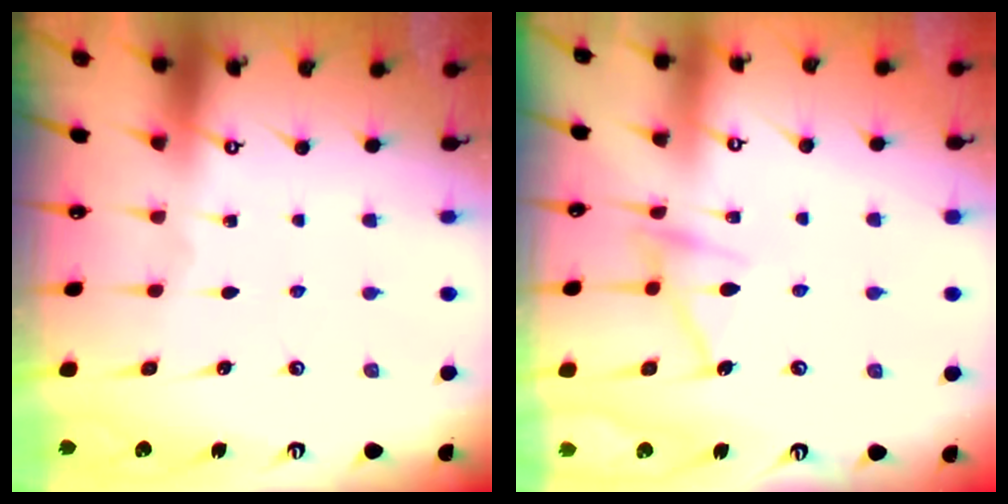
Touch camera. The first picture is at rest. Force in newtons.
{"total": 12.4, "press": 12.3, "slide": 0.7}